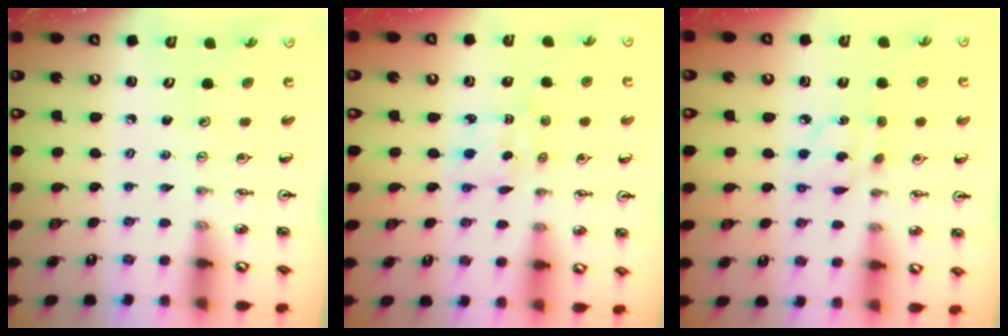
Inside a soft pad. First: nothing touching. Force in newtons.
{"total": 2.1, "press": 2.0, "slide": 0.6}
{"total": 4.4, "press": 4.4, "slide": 0.3}